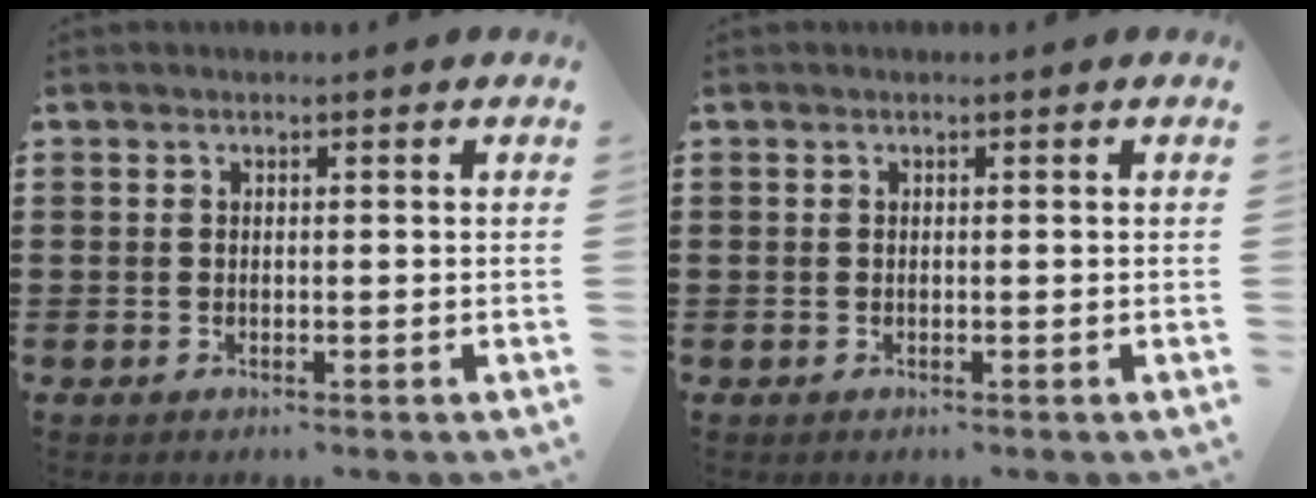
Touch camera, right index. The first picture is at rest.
{"total": 0.0}